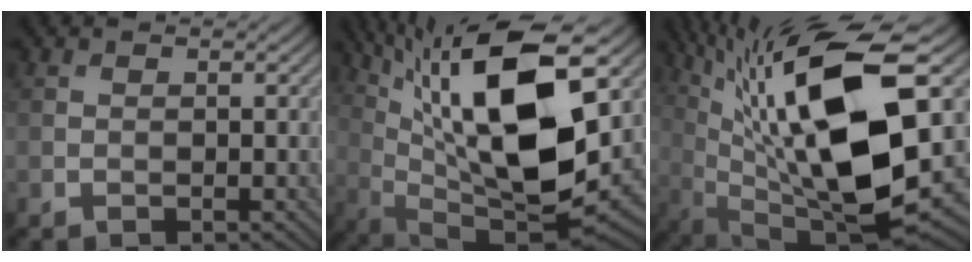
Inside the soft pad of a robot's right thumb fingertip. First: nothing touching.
{"total": 18.8, "force": [6.0, 6.4, 16.6], "torque": [-0.318, 0.014, 0.116]}
{"total": 19.5, "force": [4.0, 6.7, 17.8], "torque": [-0.340, 0.022, 0.080]}